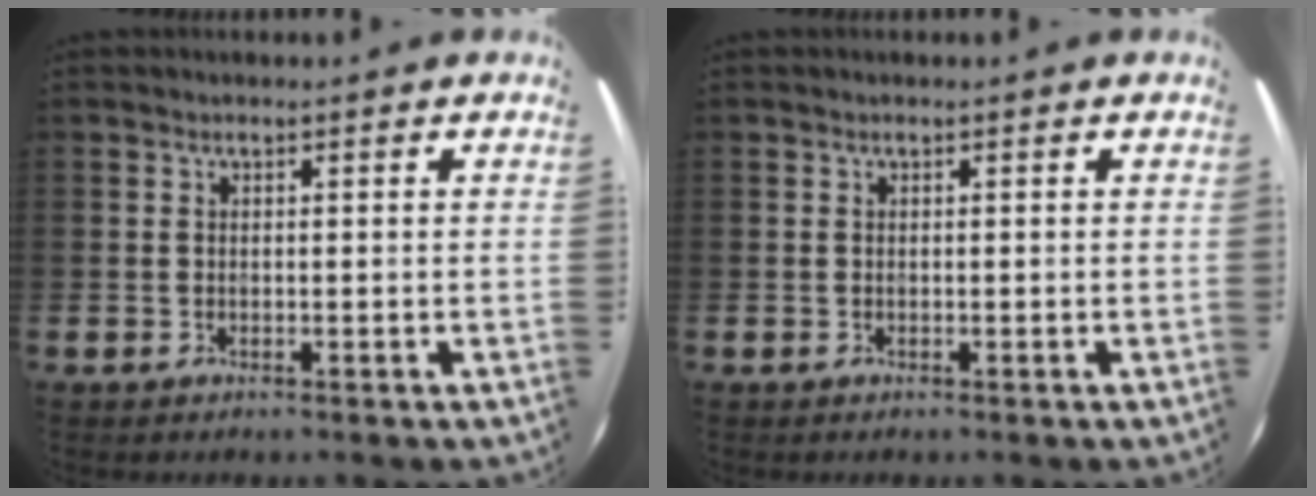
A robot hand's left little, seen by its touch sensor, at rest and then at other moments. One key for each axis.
{"total": 0.0}